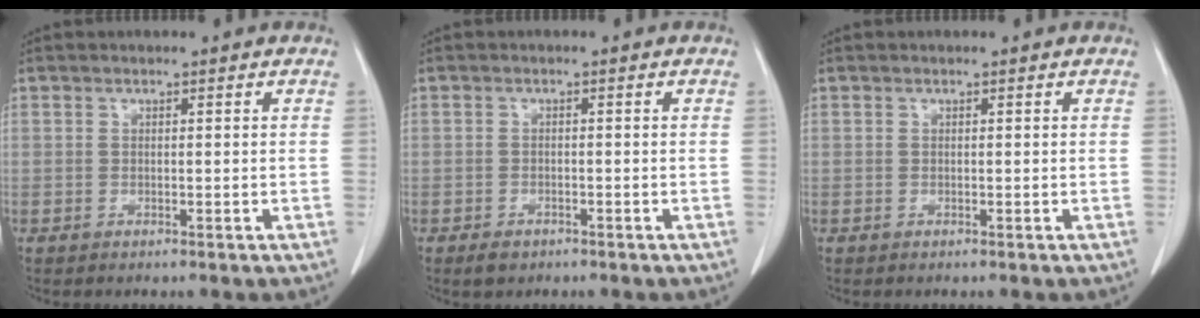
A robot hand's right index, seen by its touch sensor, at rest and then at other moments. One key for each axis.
{"total": 2.0, "fx": -1.4, "fy": 1.2, "fz": 0.8, "tx": -0.018, "ty": -0.002, "tz": -0.014}
{"total": 0.0}